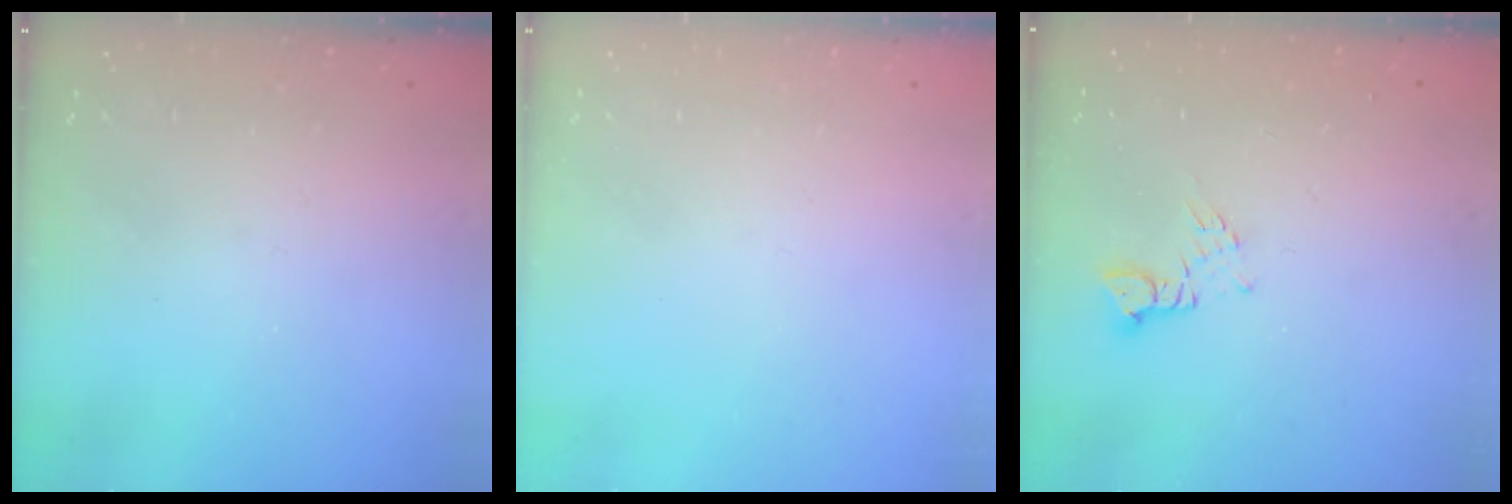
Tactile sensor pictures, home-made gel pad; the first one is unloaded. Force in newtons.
{"total": 0.0}
{"total": 2.5, "press": 2.5, "slide": 0.3}